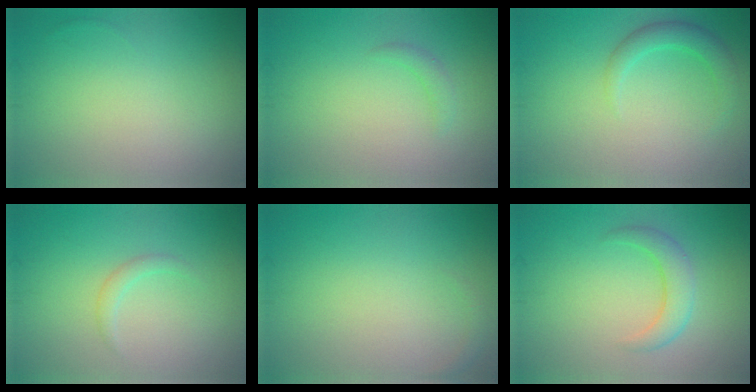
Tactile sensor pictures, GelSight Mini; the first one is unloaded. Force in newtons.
{"total": 1.0, "press": 1.0, "slide": 0.1}
{"total": 2.4, "press": 2.4, "slide": 0.1}
{"total": 1.1, "press": 1.1, "slide": 0.0}
{"total": 0.6, "press": 0.6, "slide": 0.1}
{"total": 2.8, "press": 2.7, "slide": 0.2}